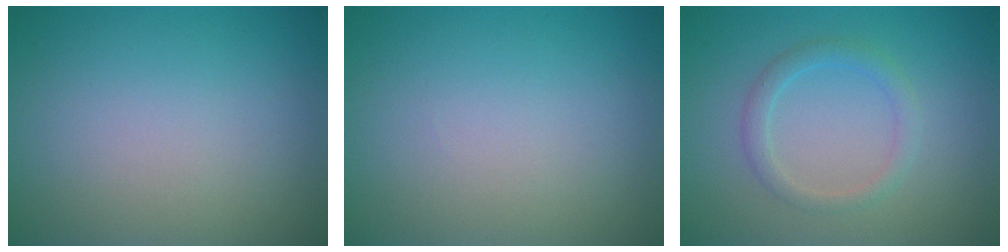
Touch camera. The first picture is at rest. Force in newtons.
{"total": 0.0}
{"total": 1.9, "press": 1.9, "slide": 0.2}